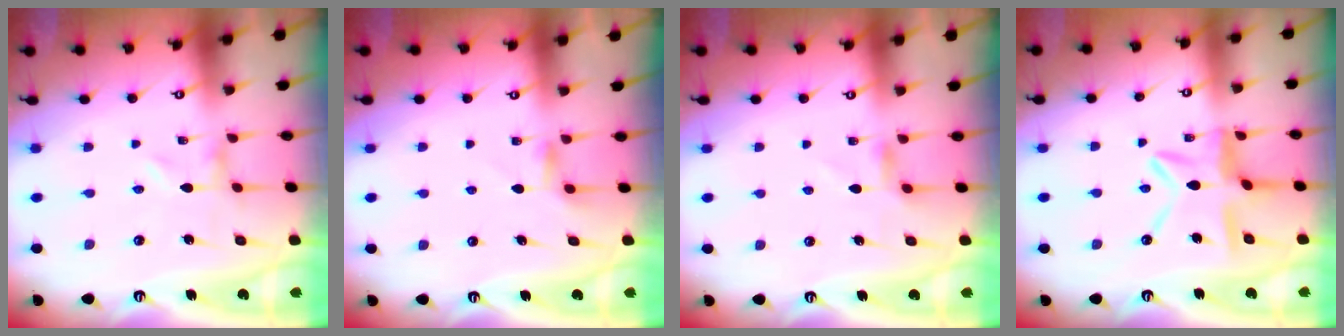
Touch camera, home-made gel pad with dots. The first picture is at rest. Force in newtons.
{"total": 3.0, "press": 2.9, "slide": 0.5}
{"total": 5.3, "press": 5.3, "slide": 0.3}
{"total": 11.4, "press": 11.3, "slide": 0.9}